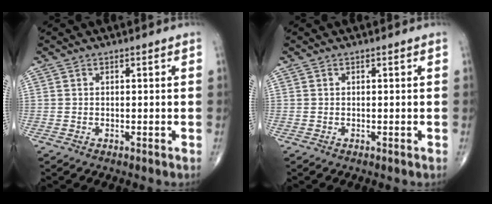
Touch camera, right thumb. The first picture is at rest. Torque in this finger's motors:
{"motor_torque": [0.02, 0.03, -0.07, -0.07, 0.00]}